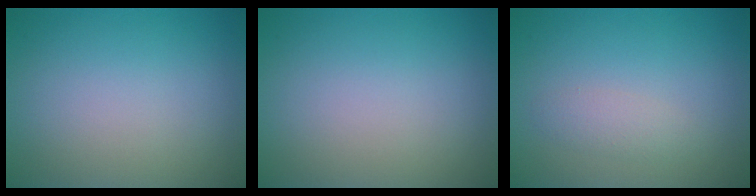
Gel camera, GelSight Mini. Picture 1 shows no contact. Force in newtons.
{"total": 0.0}
{"total": 1.3, "press": 1.3, "slide": 0.1}